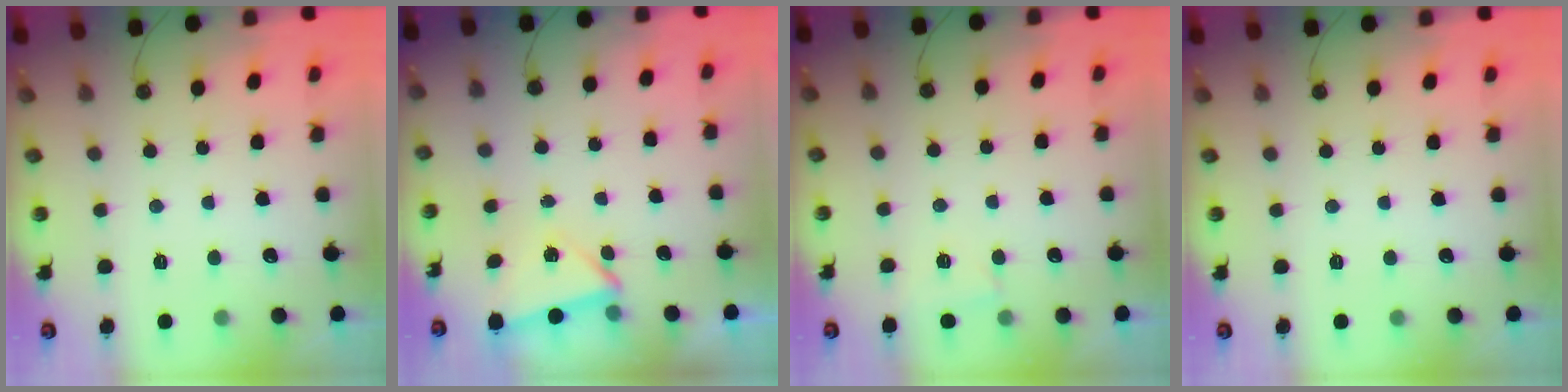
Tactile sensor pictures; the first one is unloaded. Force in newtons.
{"total": 2.7, "press": 0.8, "slide": 2.6}
{"total": 3.0, "press": 2.8, "slide": 0.9}
{"total": 0.0}